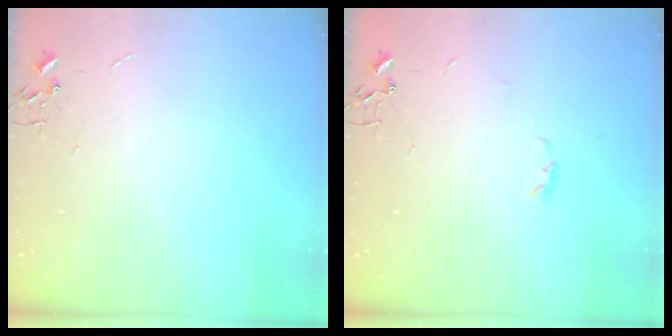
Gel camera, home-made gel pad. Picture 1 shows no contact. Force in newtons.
{"total": 2.9, "press": 2.8, "slide": 0.5}